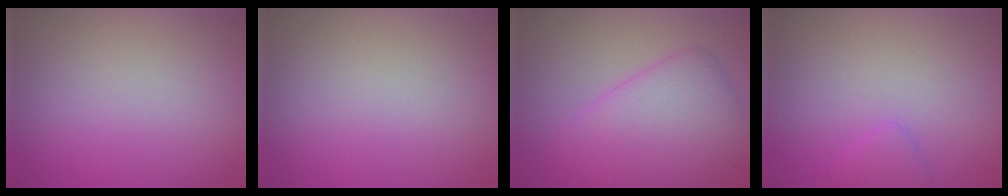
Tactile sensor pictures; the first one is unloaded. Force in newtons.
{"total": 0.0}
{"total": 6.1, "press": 6.1, "slide": 0.1}
{"total": 1.2, "press": 1.2, "slide": 0.1}